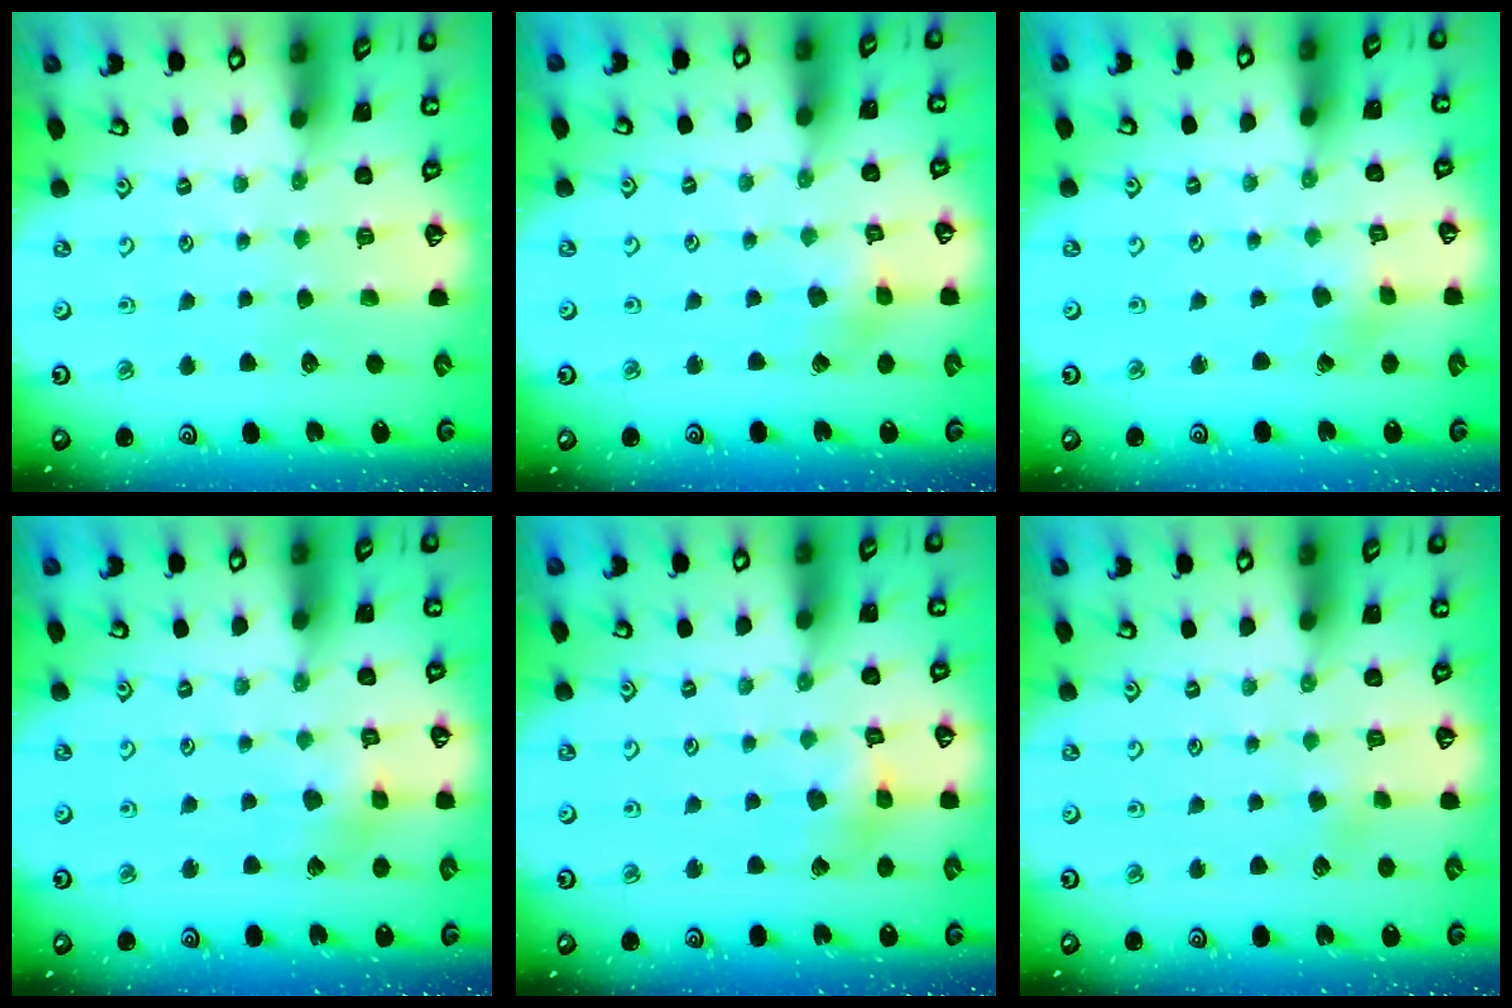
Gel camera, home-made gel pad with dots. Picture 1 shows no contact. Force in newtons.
{"total": 2.6, "press": 2.5, "slide": 0.3}
{"total": 0.9, "press": 0.9, "slide": 0.1}
{"total": 5.5, "press": 5.5, "slide": 0.5}
{"total": 4.8, "press": 4.8, "slide": 0.4}
{"total": 1.8, "press": 1.7, "slide": 0.4}